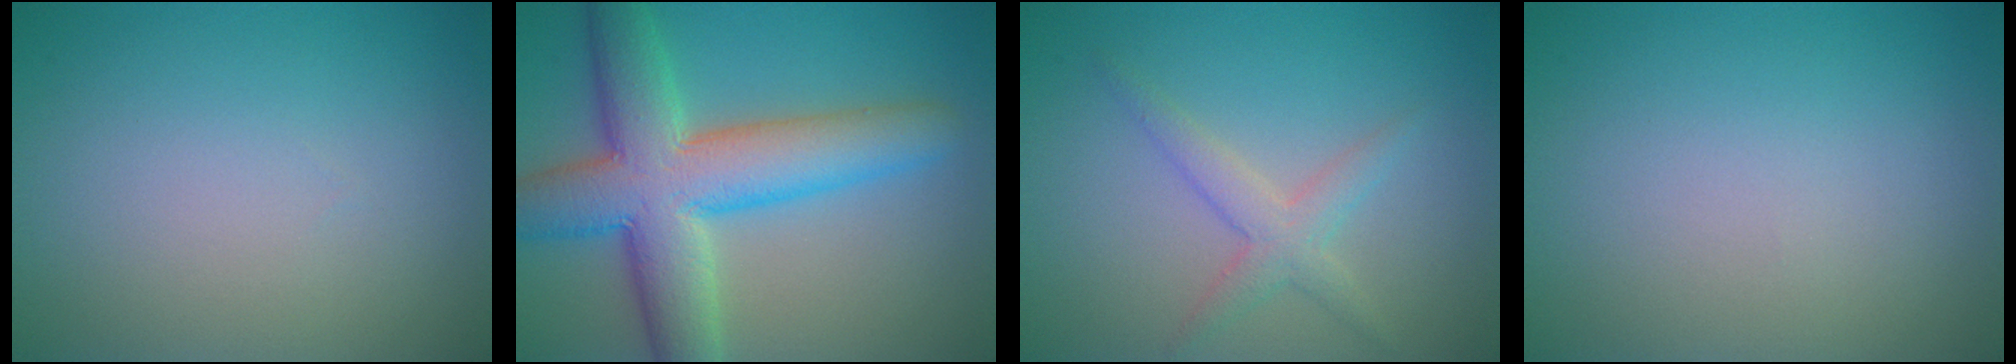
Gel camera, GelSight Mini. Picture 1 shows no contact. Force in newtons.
{"total": 10.1, "press": 10.1, "slide": 0.3}
{"total": 2.5, "press": 2.5, "slide": 0.1}
{"total": 0.0}